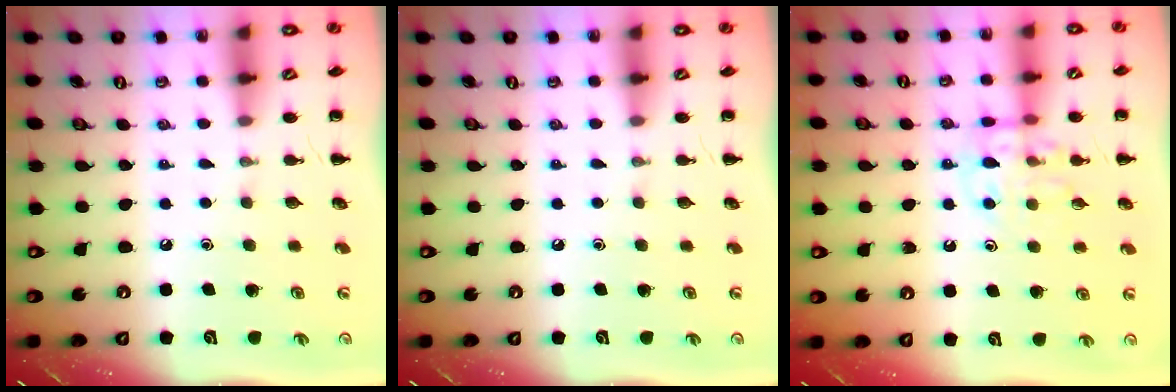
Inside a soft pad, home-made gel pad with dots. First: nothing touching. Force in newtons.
{"total": 0.0}
{"total": 12.1, "press": 12.0, "slide": 1.4}